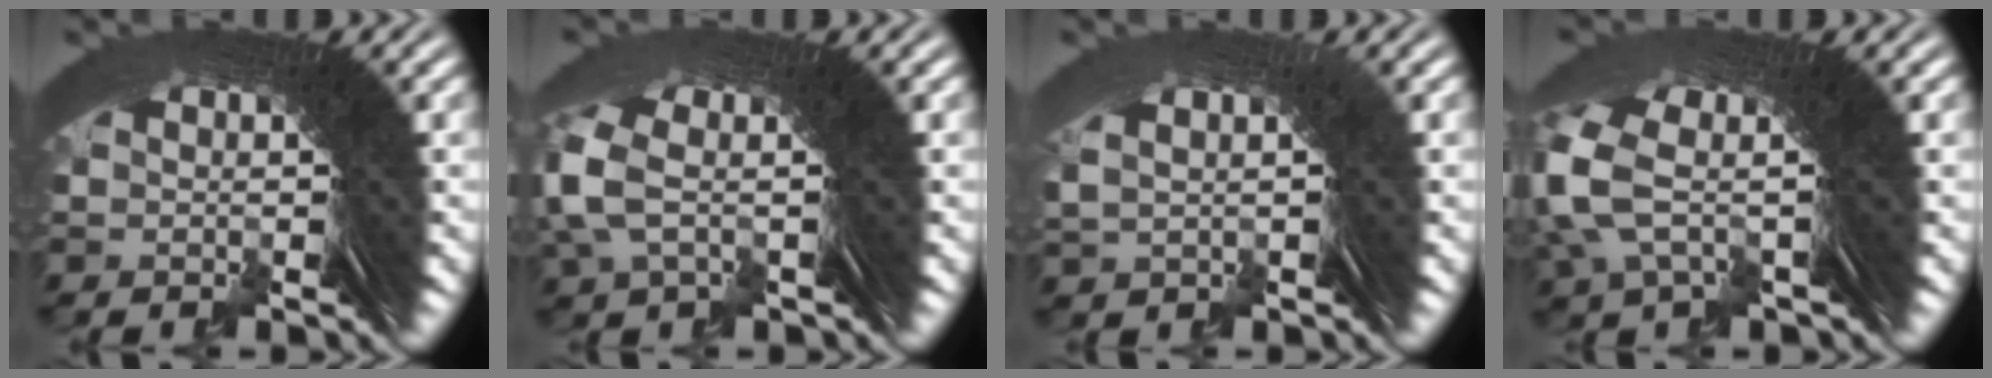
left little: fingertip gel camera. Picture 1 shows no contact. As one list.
[{"total": 4.2, "force": [0.4, 2.5, 3.3], "torque": [-0.093, -0.011, 0.007]}, {"total": 1.8, "force": [0.6, 1.0, 1.4], "torque": [-0.028, -0.002, 0.016]}, {"total": 7.2, "force": [1.6, 4.3, 5.5], "torque": [-0.134, -0.009, 0.023]}]